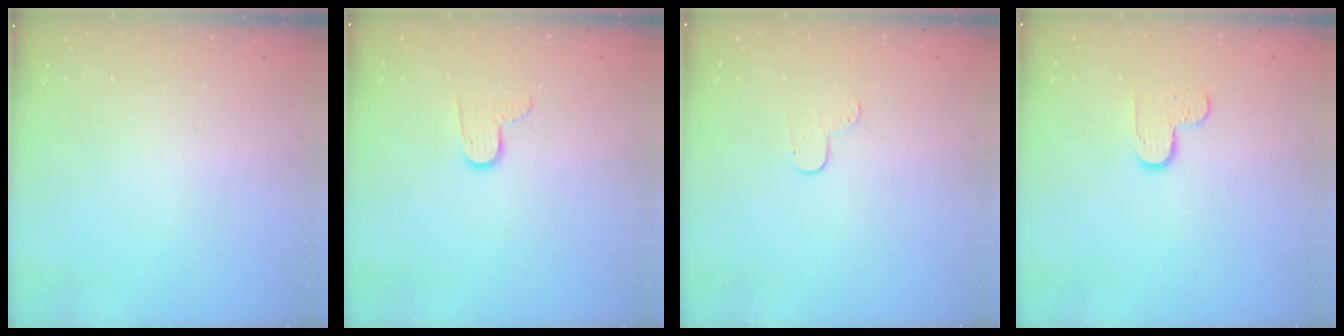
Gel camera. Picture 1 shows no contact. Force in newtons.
{"total": 7.6, "press": 7.6, "slide": 0.6}
{"total": 4.1, "press": 4.1, "slide": 0.4}
{"total": 5.5, "press": 5.5, "slide": 0.5}